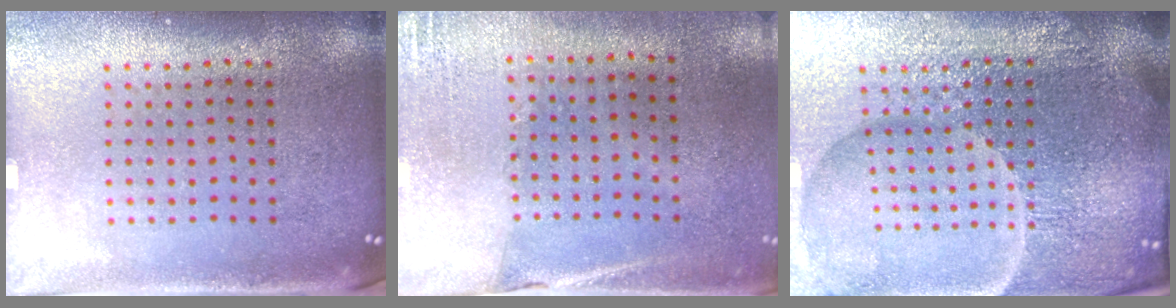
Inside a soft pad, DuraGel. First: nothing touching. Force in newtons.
{"total": 2.7, "press": 2.4, "slide": 1.2}
{"total": 7.3, "press": 6.4, "slide": 3.5}